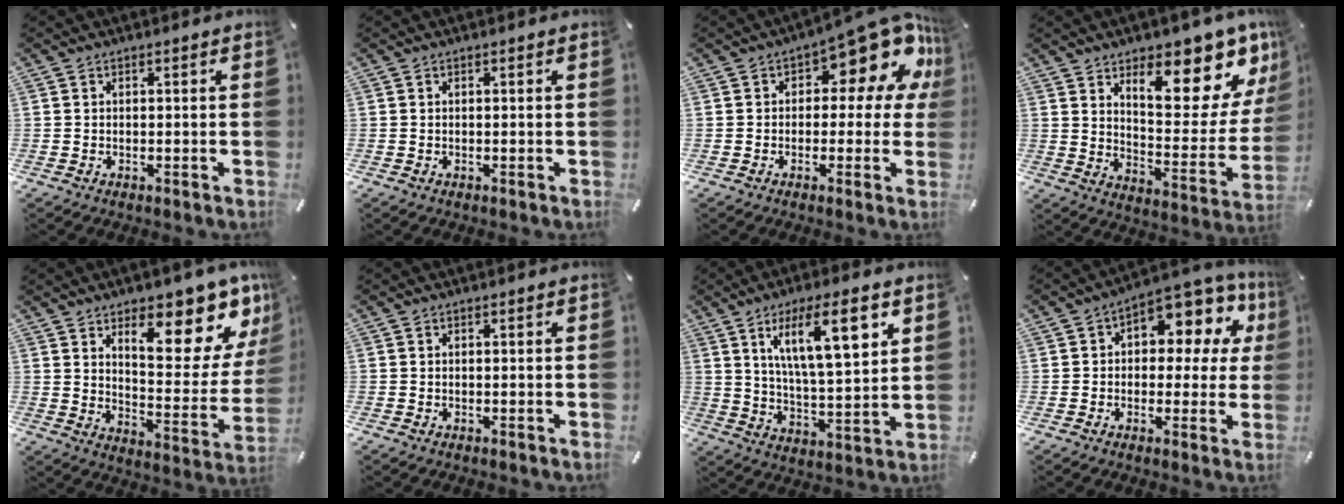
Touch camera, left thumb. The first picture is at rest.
{"total": 0.0}
{"total": 14.6, "force": [8.0, 6.2, 10.6], "torque": [-0.136, -0.067, 0.131]}
{"total": 16.8, "force": [11.6, 6.9, 10.1], "torque": [-0.110, -0.106, 0.185]}
{"total": 16.6, "force": [11.2, 6.8, 10.2], "torque": [-0.121, -0.098, 0.177]}
{"total": 0.0}
{"total": 15.9, "force": [7.9, 5.2, 12.8], "torque": [-0.214, -0.020, 0.126]}
{"total": 10.2, "force": [4.1, 6.4, 6.8], "torque": [-0.086, -0.038, 0.073]}